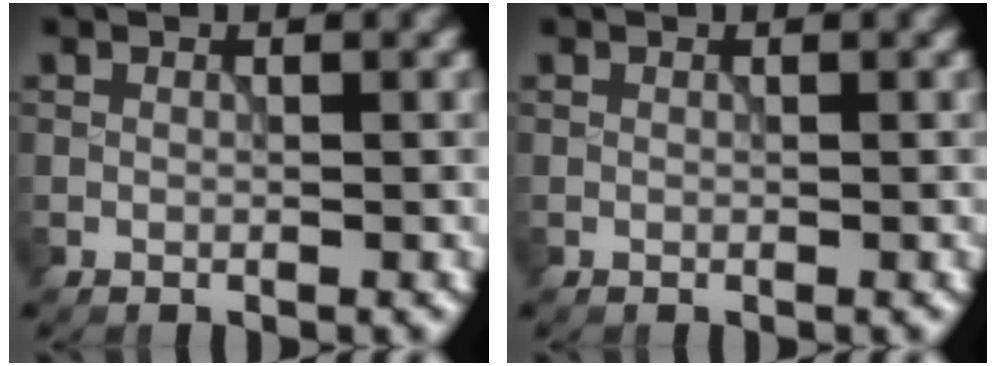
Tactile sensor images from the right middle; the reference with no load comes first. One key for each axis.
{"total": 0.0}